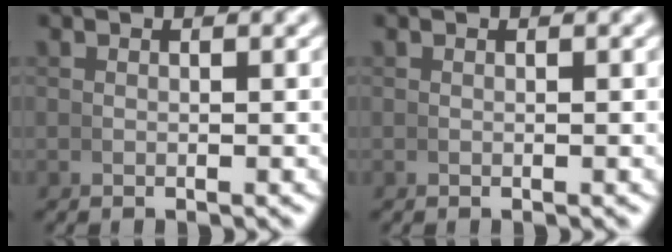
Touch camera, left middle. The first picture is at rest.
{"total": 0.0}